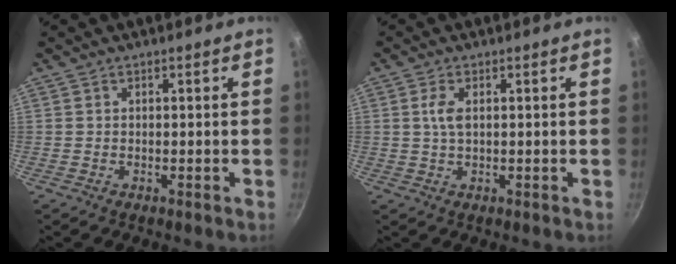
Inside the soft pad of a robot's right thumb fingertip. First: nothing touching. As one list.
[{"total": 2.9, "force": [0.6, 1.3, 2.6], "torque": [-0.056, 0.004, 0.013]}]